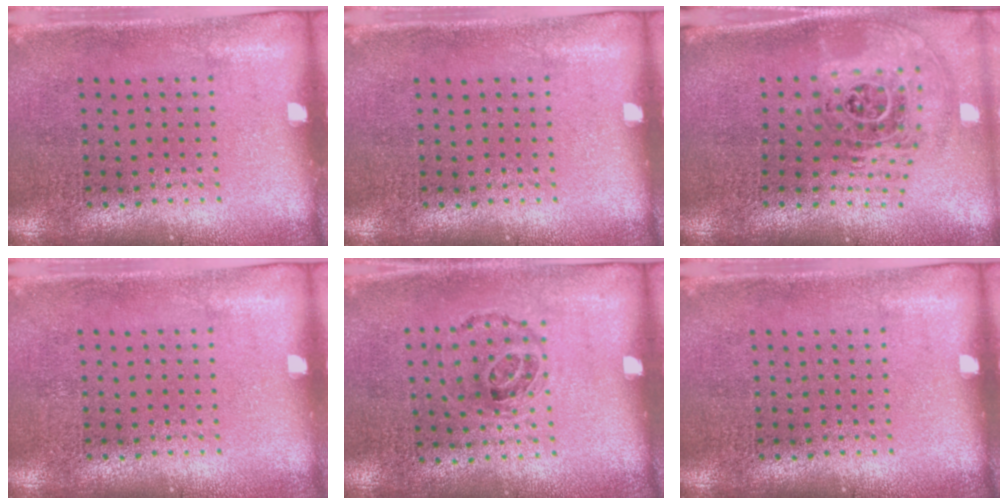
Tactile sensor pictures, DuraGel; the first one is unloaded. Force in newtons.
{"total": 0.0}
{"total": 1.9, "press": 1.5, "slide": 1.2}
{"total": 0.0}
{"total": 1.0, "press": 0.7, "slide": 0.7}
{"total": 0.0}